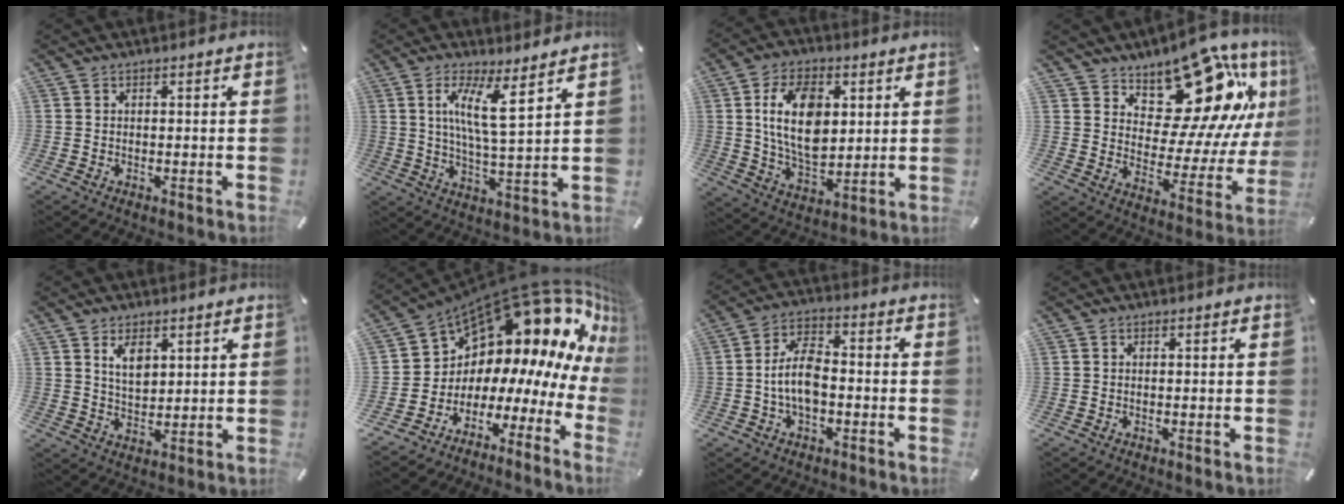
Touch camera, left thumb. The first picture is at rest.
{"total": 9.8, "force": [4.6, 1.4, 8.5], "torque": [-0.161, -0.018, 0.075]}
{"total": 15.0, "force": [3.5, 9.6, 11.0], "torque": [-0.224, 0.004, 0.059]}
{"total": 18.3, "force": [12.8, 9.2, 9.3], "torque": [-0.121, -0.107, 0.216]}
{"total": 5.7, "force": [3.2, 3.3, 3.4], "torque": [-0.061, -0.013, 0.055]}
{"total": 15.8, "force": [12.4, 8.1, 5.6], "torque": [-0.078, -0.137, 0.233]}
{"total": 9.2, "force": [-1.9, 5.2, 7.4], "torque": [-0.150, 0.016, -0.035]}
{"total": 0.0}